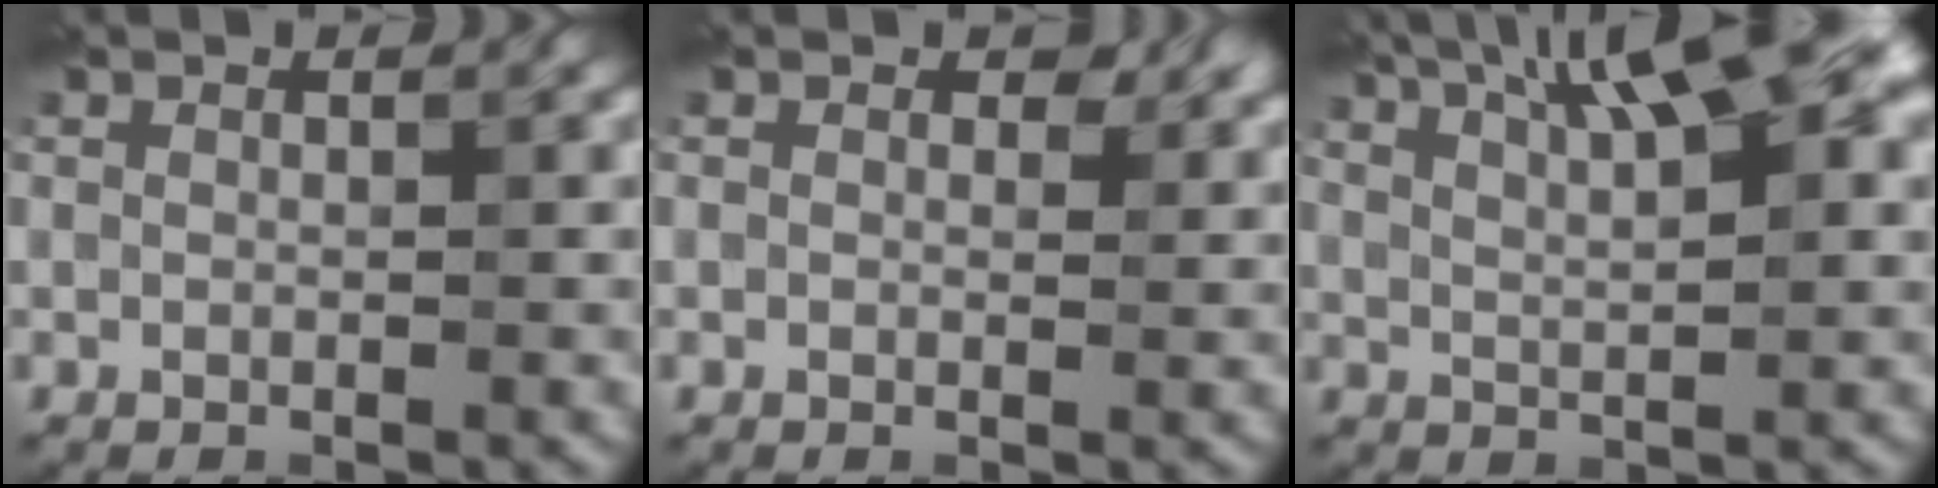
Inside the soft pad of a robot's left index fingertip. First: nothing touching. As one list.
[{"total": 1.6, "force": [0.8, 1.0, 1.0], "torque": [-0.008, -0.004, 0.009]}, {"total": 11.7, "force": [6.3, 3.5, 9.1], "torque": [-0.124, 0.041, 0.081]}]